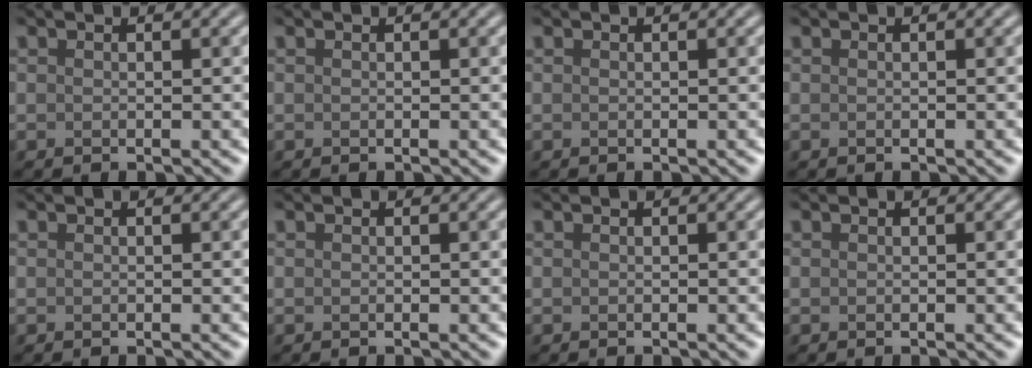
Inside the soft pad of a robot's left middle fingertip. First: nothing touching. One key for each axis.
{"total": 0.0}
{"total": 0.0}
{"total": 0.0}
{"total": 0.0}
{"total": 0.0}
{"total": 0.0}
{"total": 0.0}